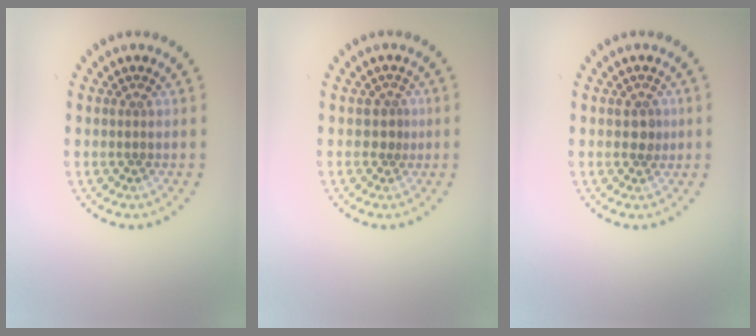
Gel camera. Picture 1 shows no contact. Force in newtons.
{"total": 1.1, "press": 0.7, "slide": 0.9}
{"total": 1.2, "press": 1.2, "slide": 0.3}